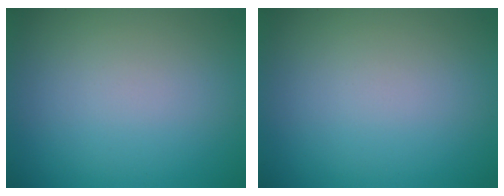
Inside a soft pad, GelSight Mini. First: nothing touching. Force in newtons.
{"total": 0.0}